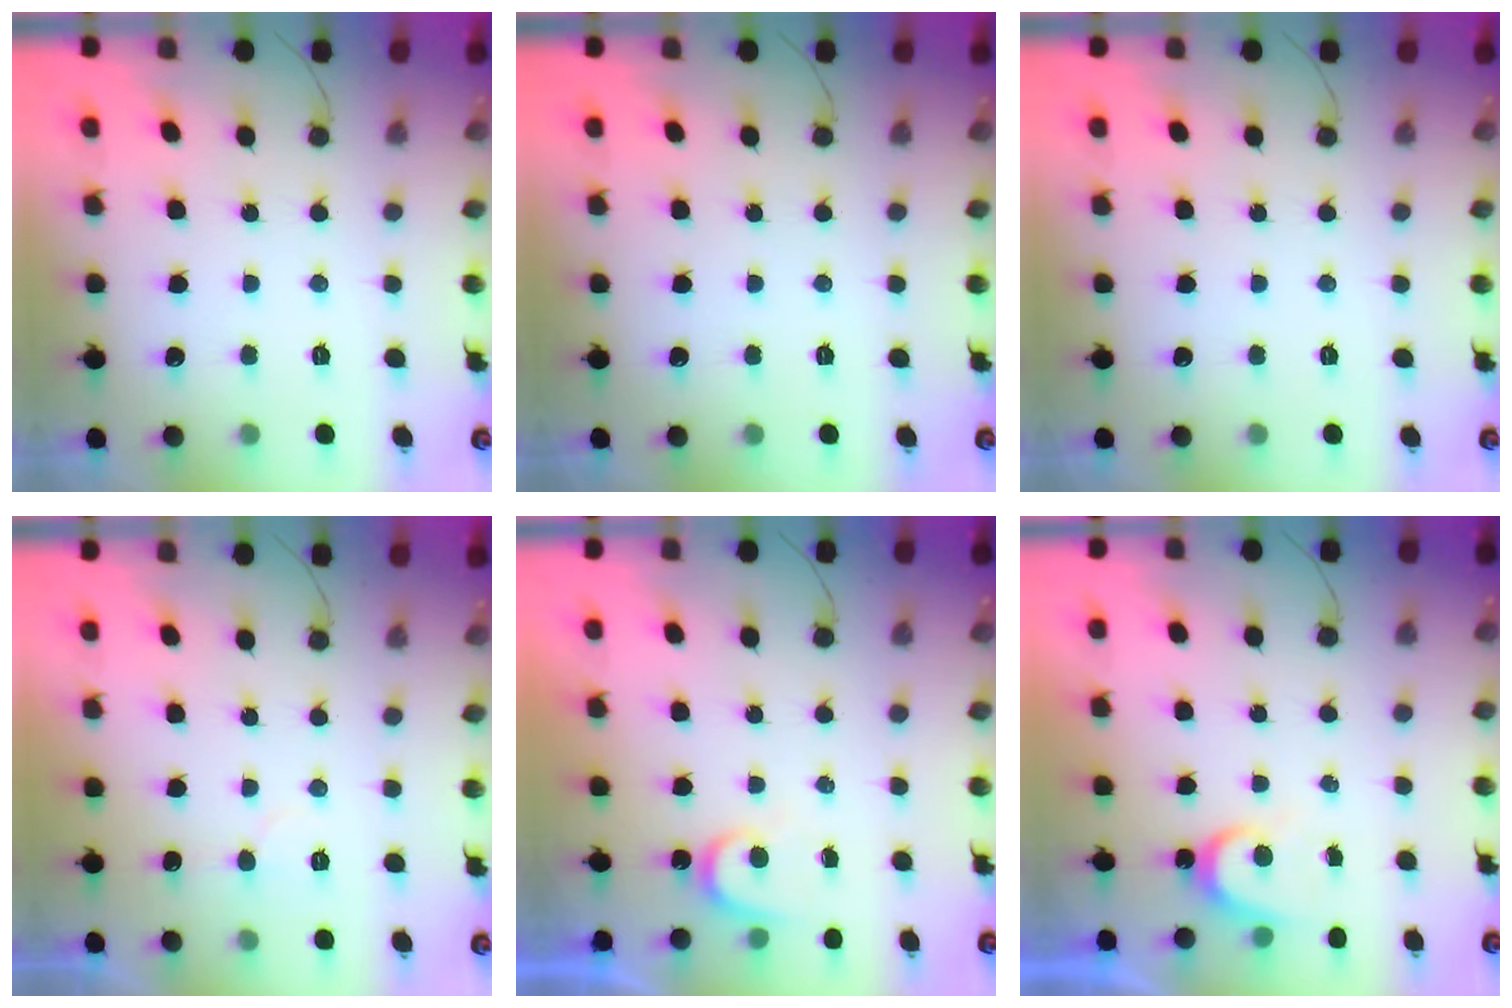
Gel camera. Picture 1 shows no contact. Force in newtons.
{"total": 0.0}
{"total": 0.0}
{"total": 5.5, "press": 5.5, "slide": 0.3}
{"total": 3.4, "press": 3.3, "slide": 0.3}
{"total": 3.7, "press": 3.6, "slide": 0.3}